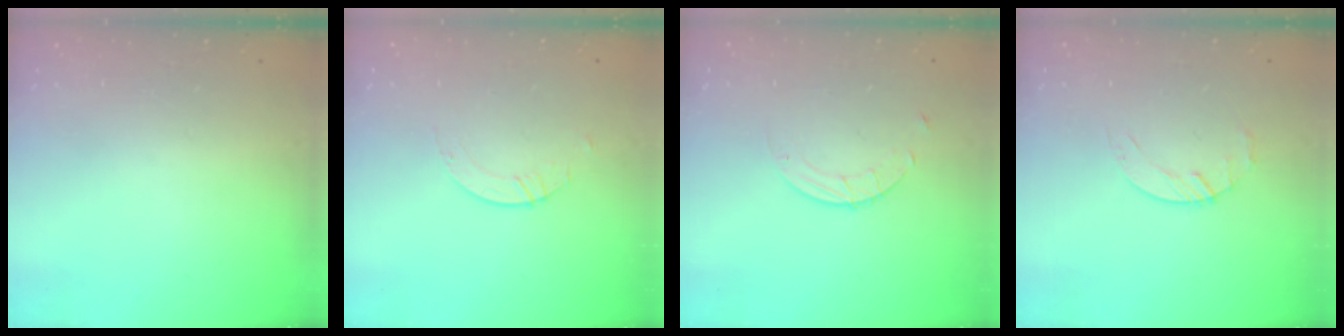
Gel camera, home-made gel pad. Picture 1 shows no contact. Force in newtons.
{"total": 2.1, "press": 2.1, "slide": 0.1}
{"total": 3.8, "press": 3.8, "slide": 0.3}
{"total": 2.7, "press": 2.6, "slide": 0.3}